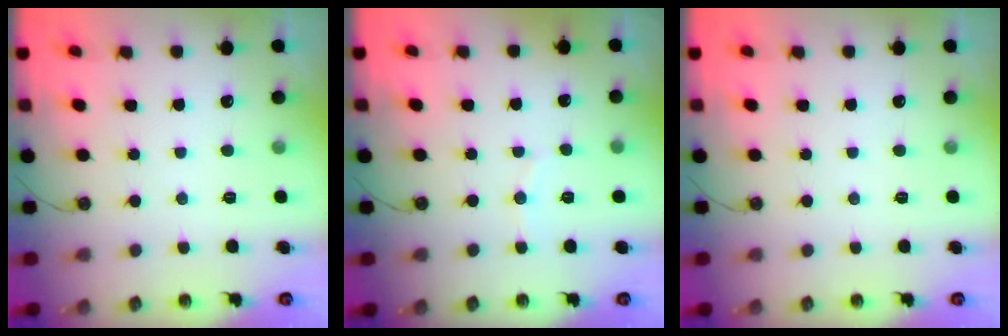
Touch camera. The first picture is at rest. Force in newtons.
{"total": 5.1, "press": 5.0, "slide": 1.2}
{"total": 0.0}